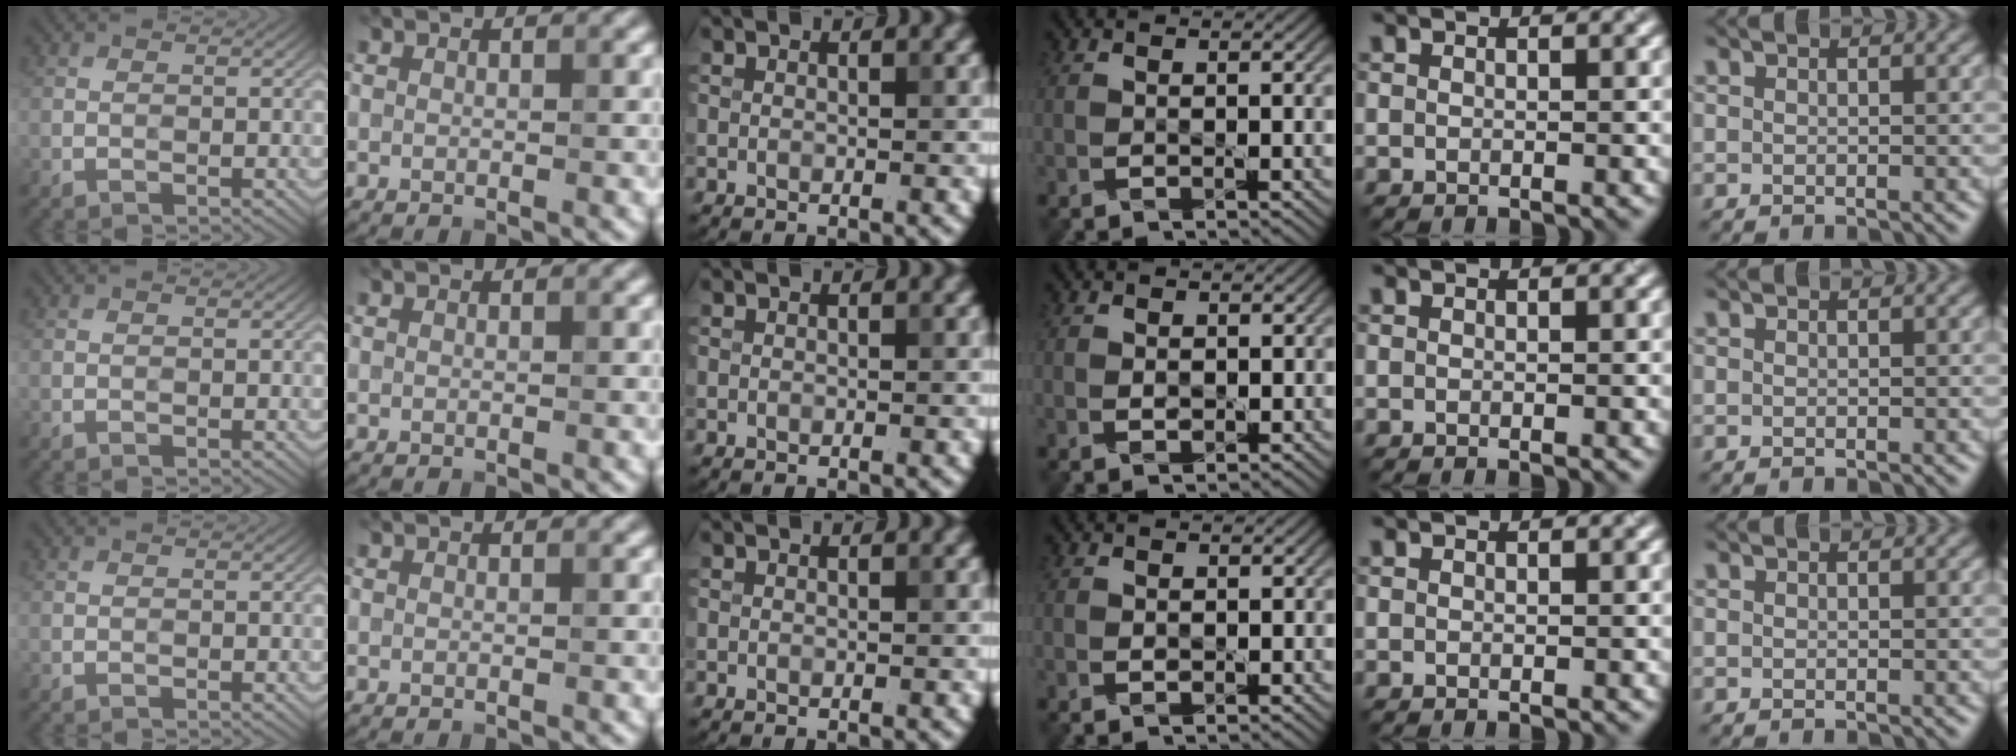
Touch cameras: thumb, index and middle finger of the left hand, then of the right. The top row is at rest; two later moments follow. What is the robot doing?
{"motion": "pour", "object": "bowl"}